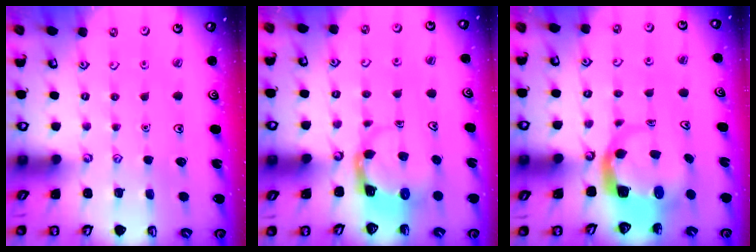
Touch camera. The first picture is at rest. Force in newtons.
{"total": 3.9, "press": 3.8, "slide": 0.7}
{"total": 6.2, "press": 6.2, "slide": 0.6}